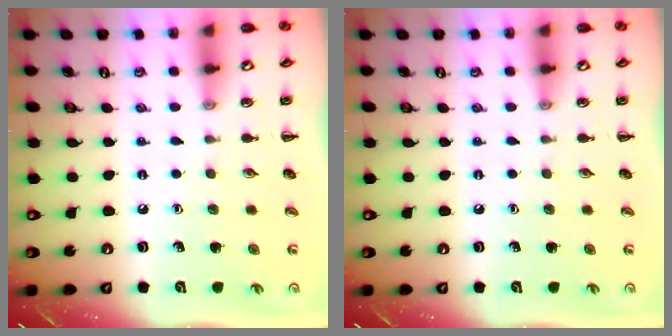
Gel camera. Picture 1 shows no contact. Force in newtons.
{"total": 0.0}